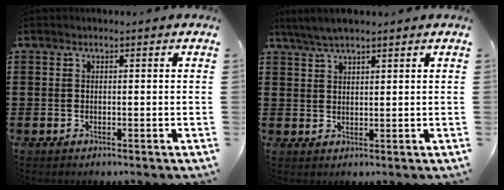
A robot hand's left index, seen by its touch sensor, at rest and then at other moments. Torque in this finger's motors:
{"motor_torque": [0.09, -0.25, 0.14, 0.05]}